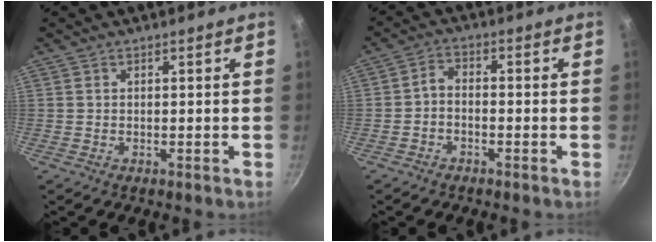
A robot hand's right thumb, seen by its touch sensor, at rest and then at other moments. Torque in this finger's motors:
{"motor_torque": [0.21, -0.58, -0.13, 0.14, 0.06]}